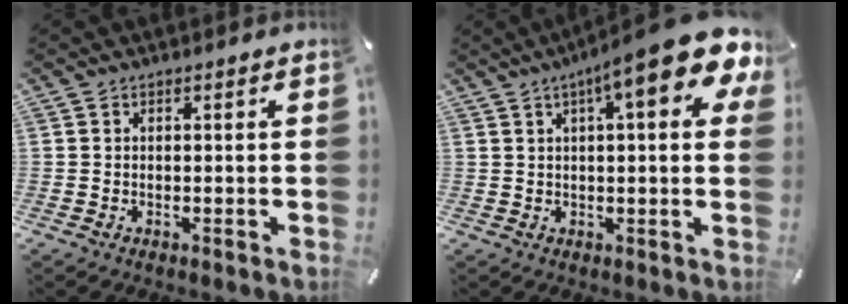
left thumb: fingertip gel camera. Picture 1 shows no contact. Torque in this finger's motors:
{"motor_torque": [1.04, 0.77, 2.06, -0.71, 0.33]}